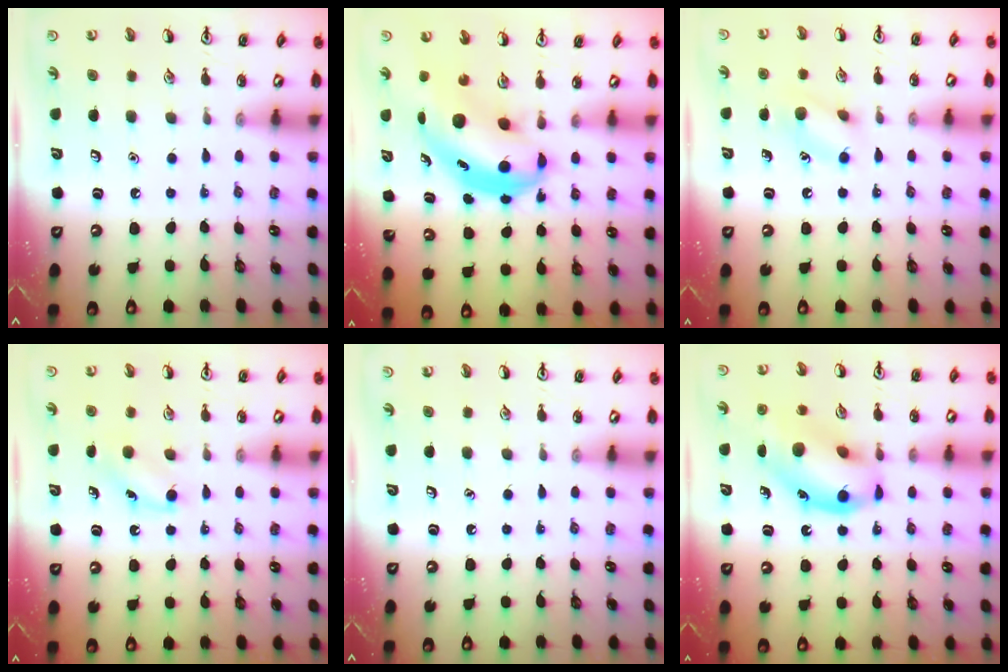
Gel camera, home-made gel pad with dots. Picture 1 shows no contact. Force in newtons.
{"total": 6.3, "press": 6.1, "slide": 1.7}
{"total": 8.3, "press": 8.3, "slide": 0.7}
{"total": 5.2, "press": 5.0, "slide": 1.3}
{"total": 0.0}
{"total": 15.1, "press": 14.7, "slide": 3.5}